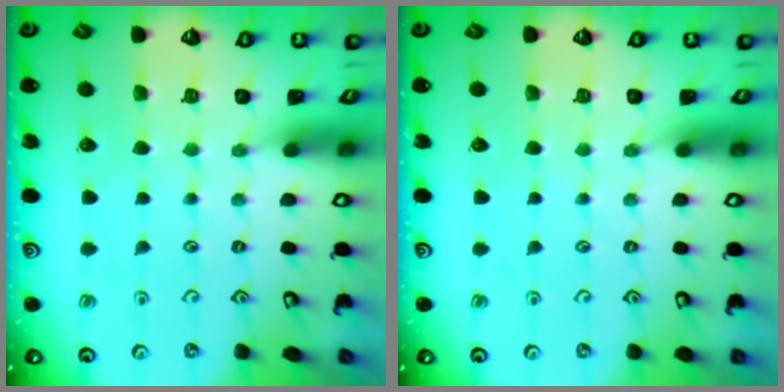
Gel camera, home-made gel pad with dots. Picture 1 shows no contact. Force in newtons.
{"total": 0.0}